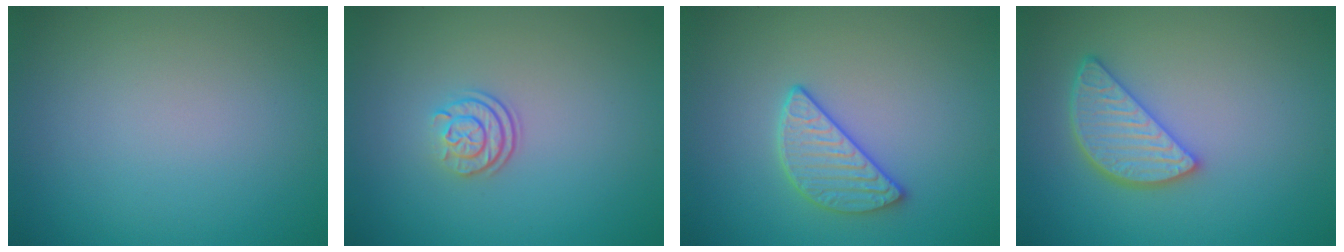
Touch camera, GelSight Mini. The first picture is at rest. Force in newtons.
{"total": 2.3, "press": 1.7, "slide": 1.6}
{"total": 2.9, "press": 2.6, "slide": 1.1}
{"total": 4.1, "press": 3.5, "slide": 2.1}